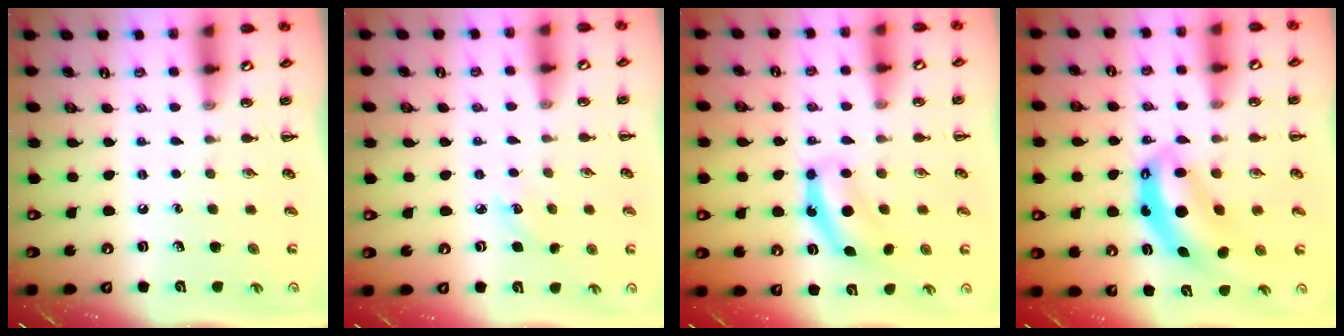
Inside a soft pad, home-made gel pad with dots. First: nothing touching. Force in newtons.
{"total": 3.7, "press": 3.5, "slide": 1.1}
{"total": 7.2, "press": 7.2, "slide": 0.2}
{"total": 8.3, "press": 8.0, "slide": 2.1}